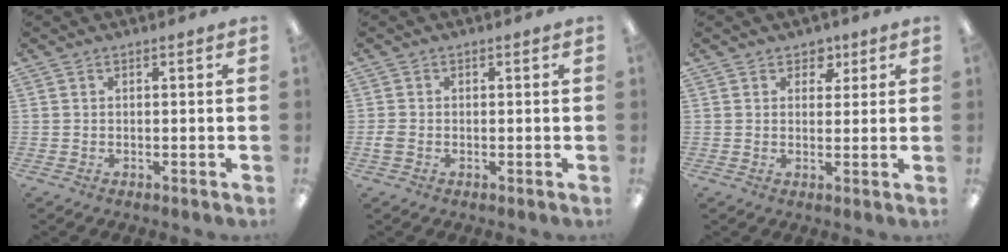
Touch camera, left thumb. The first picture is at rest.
{"total": 1.9, "force": [-0.4, 1.3, 1.3], "torque": [-0.022, 0.003, -0.006]}
{"total": 3.6, "force": [2.2, 2.6, 1.1], "torque": [-0.004, -0.007, 0.037]}